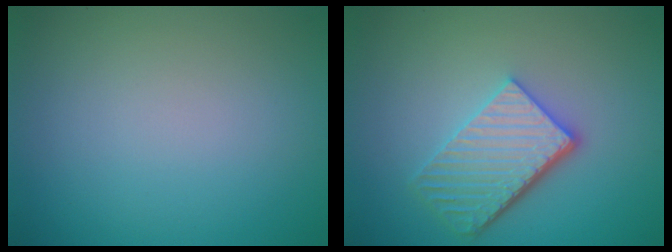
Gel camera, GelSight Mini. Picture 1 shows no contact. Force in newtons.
{"total": 4.9, "press": 3.9, "slide": 3.1}